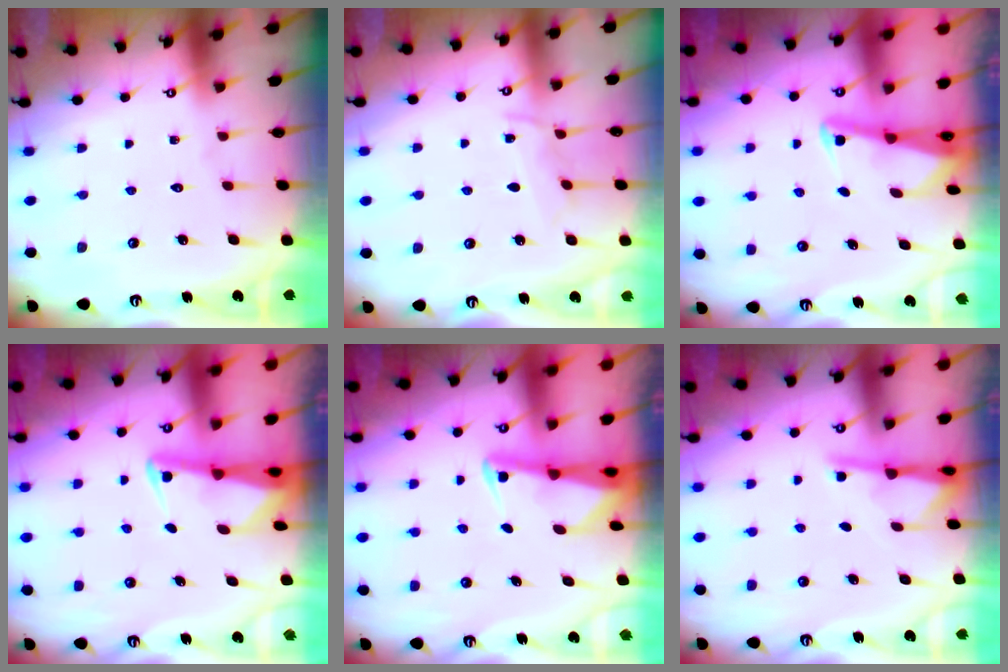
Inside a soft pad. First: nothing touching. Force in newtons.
{"total": 5.6, "press": 5.6, "slide": 0.6}
{"total": 2.3, "press": 2.3, "slide": 0.3}
{"total": 2.4, "press": 2.4, "slide": 0.3}
{"total": 2.3, "press": 2.3, "slide": 0.4}
{"total": 2.6, "press": 2.6, "slide": 0.4}